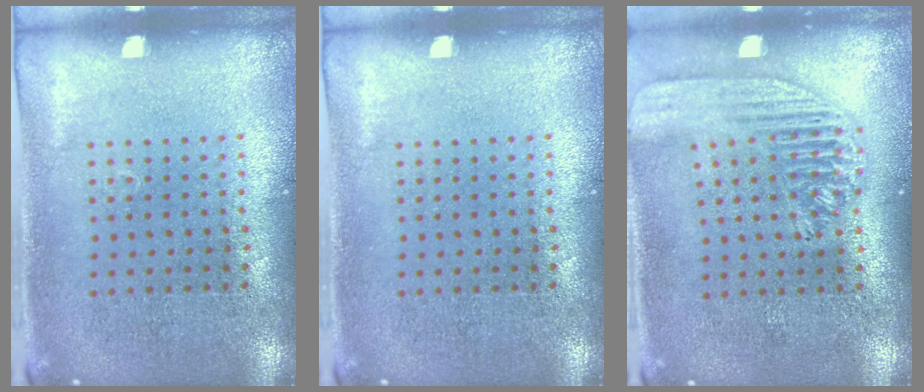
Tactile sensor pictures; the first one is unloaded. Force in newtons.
{"total": 0.0}
{"total": 1.8, "press": 1.7, "slide": 0.7}